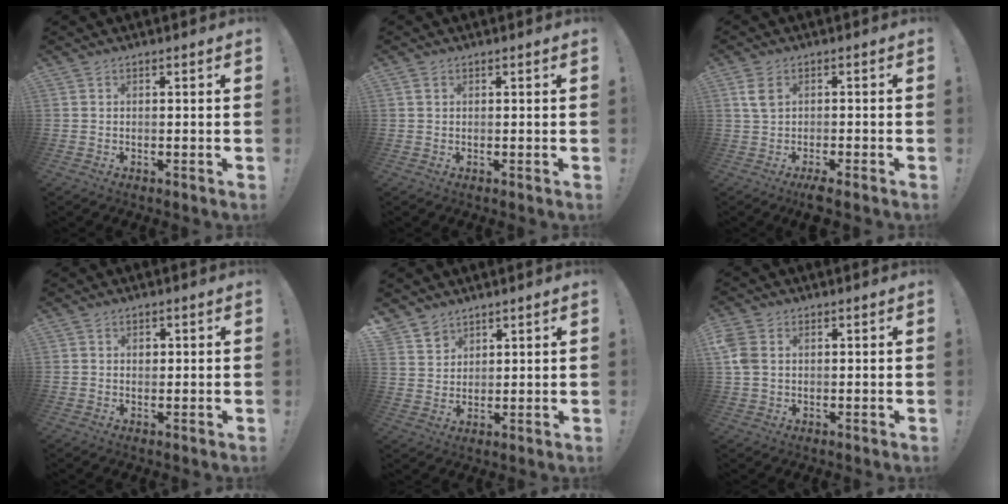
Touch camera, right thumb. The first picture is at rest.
{"total": 0.8, "force": [0.4, 0.6, 0.4], "torque": [-0.005, 0.000, 0.007]}
{"total": 4.6, "force": [-0.9, 2.0, 4.1], "torque": [-0.090, 0.000, -0.016]}
{"total": 1.2, "force": [0.5, 1.0, 0.5], "torque": [0.000, -0.003, 0.005]}
{"total": 5.1, "force": [4.1, 3.0, 0.2], "torque": [-0.015, -0.031, 0.083]}
{"total": 5.9, "force": [1.7, 4.4, 3.6], "torque": [-0.082, 0.001, 0.034]}